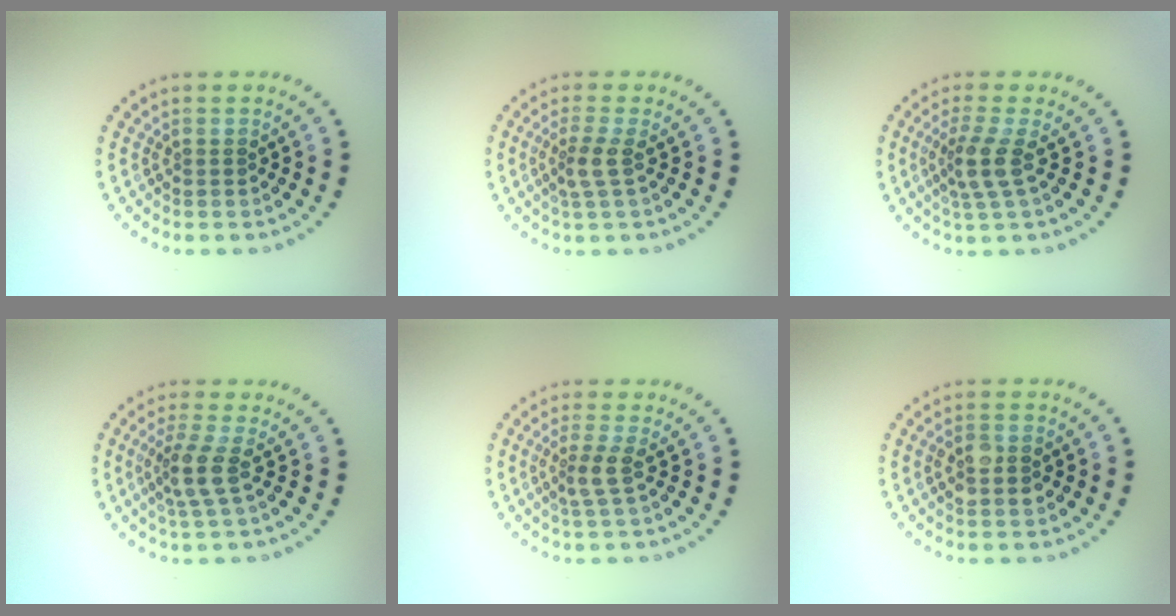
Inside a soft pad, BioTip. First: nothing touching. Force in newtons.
{"total": 2.0, "press": 1.6, "slide": 1.2}
{"total": 2.7, "press": 2.0, "slide": 1.8}
{"total": 2.6, "press": 2.1, "slide": 1.7}
{"total": 2.1, "press": 1.6, "slide": 1.4}
{"total": 2.2, "press": 2.2, "slide": 0.2}